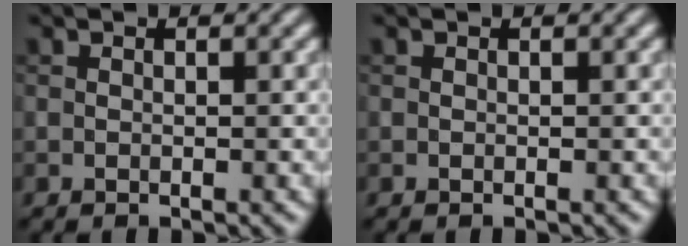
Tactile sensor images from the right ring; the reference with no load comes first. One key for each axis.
{"total": 0.0}